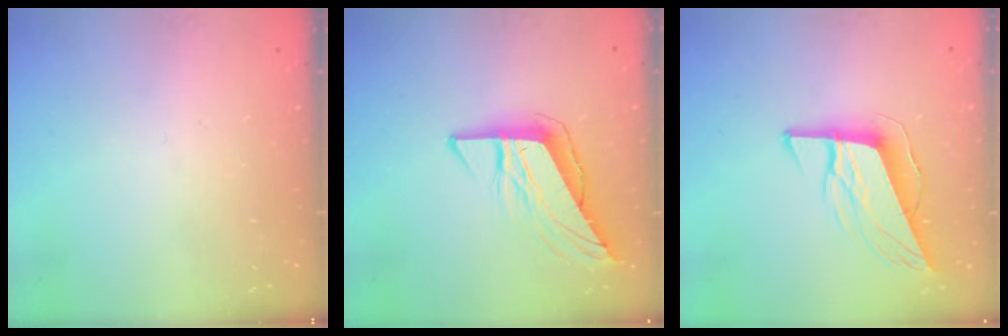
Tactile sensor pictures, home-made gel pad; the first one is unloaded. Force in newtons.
{"total": 9.3, "press": 9.3, "slide": 0.5}
{"total": 13.0, "press": 12.6, "slide": 3.2}